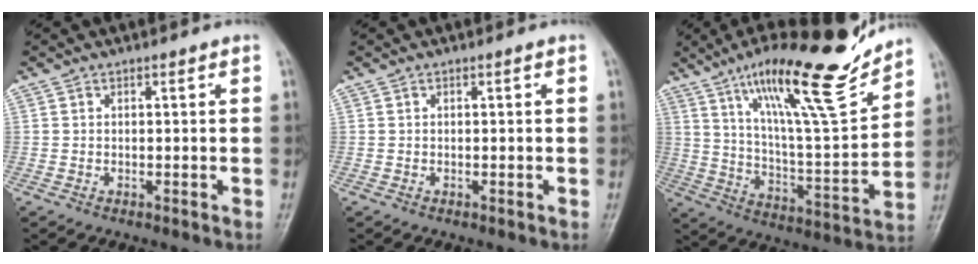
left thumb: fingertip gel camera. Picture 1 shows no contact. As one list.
[{"total": 0.0}, {"total": 22.2, "force": [15.8, 3.9, 15.2], "torque": [-0.213, -0.080, 0.264]}]